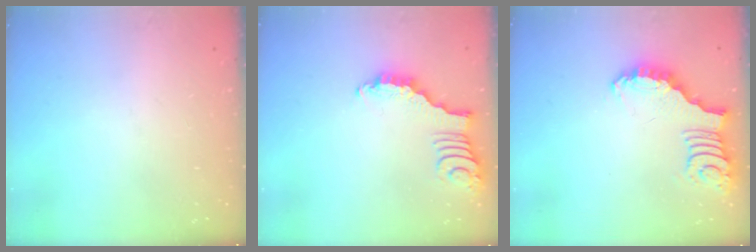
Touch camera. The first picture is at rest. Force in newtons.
{"total": 2.8, "press": 2.8, "slide": 0.4}
{"total": 2.7, "press": 2.7, "slide": 0.1}